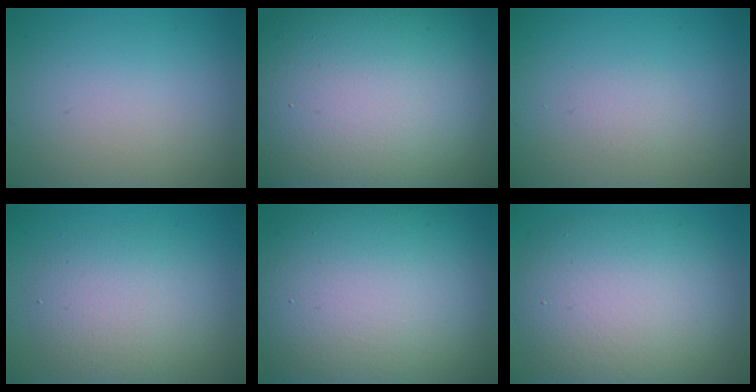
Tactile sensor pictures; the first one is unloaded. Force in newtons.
{"total": 22.3, "press": 22.3, "slide": 1.1}
{"total": 0.7, "press": 0.7, "slide": 0.0}
{"total": 4.4, "press": 4.4, "slide": 0.3}
{"total": 16.3, "press": 16.2, "slide": 1.1}
{"total": 9.8, "press": 9.8, "slide": 0.3}